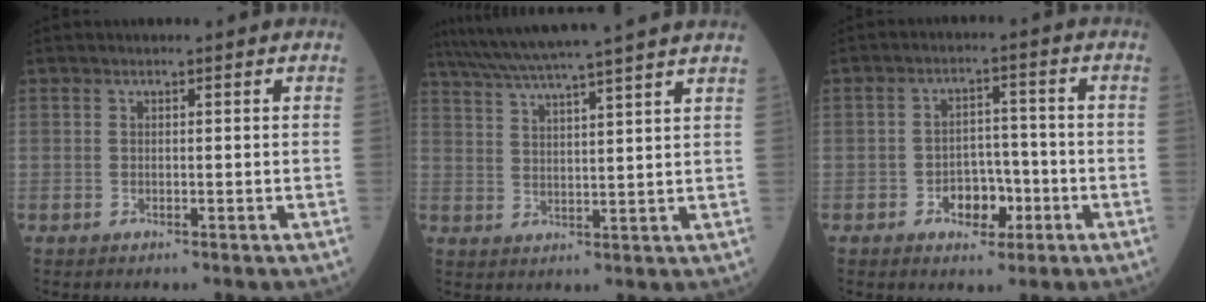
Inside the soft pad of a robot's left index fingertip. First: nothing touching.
{"total": 16.9, "force": [14.6, -1.8, 8.3], "torque": [-0.149, 0.007, 0.205]}
{"total": 5.2, "force": [-2.3, 3.3, 3.4], "torque": [-0.047, 0.013, -0.035]}